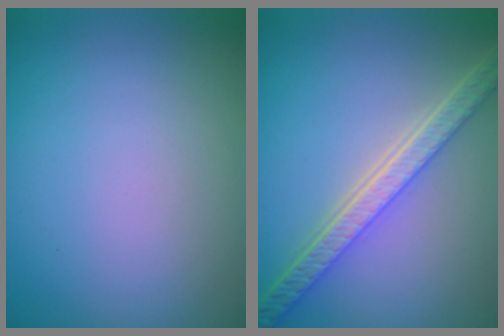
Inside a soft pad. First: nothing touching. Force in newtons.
{"total": 5.8, "press": 4.5, "slide": 3.6}